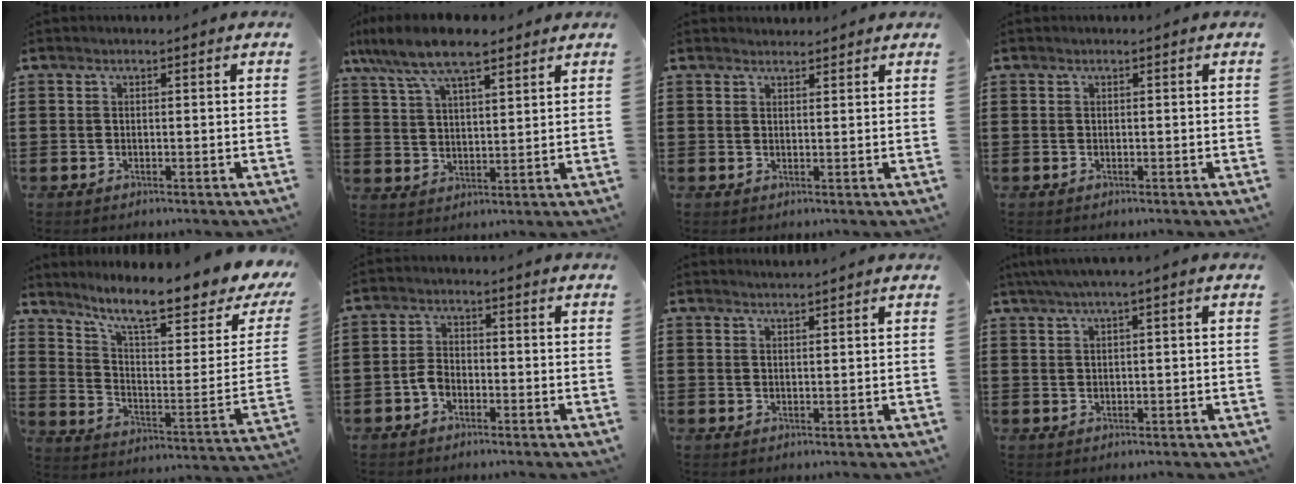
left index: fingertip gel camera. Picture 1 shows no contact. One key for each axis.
{"total": 9.0, "fx": 7.1, "fy": 2.4, "fz": 5.0, "tx": -0.119, "ty": -0.011, "tz": 0.130}
{"total": 1.5, "fx": 1.4, "fy": 0.3, "fz": 0.0, "tx": -0.004, "ty": 0.002, "tz": 0.029}
{"total": 0.0}
{"total": 11.0, "fx": 8.6, "fy": 1.3, "fz": 6.7, "tx": -0.131, "ty": -0.070, "tz": 0.137}
{"total": 2.8, "fx": -1.5, "fy": 1.7, "fz": 1.6, "tx": -0.046, "ty": 0.001, "tz": -0.036}
{"total": 1.2, "fx": 1.2, "fy": -0.3, "fz": 0.1, "tx": -0.004, "ty": -0.001, "tz": 0.025}
{"total": 1.9, "fx": 0.5, "fy": -0.1, "fz": 1.9, "tx": -0.032, "ty": -0.001, "tz": 0.009}